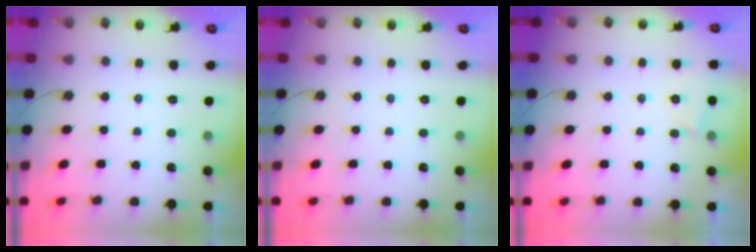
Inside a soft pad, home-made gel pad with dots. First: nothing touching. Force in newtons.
{"total": 0.0}
{"total": 2.5, "press": 2.5, "slide": 0.4}